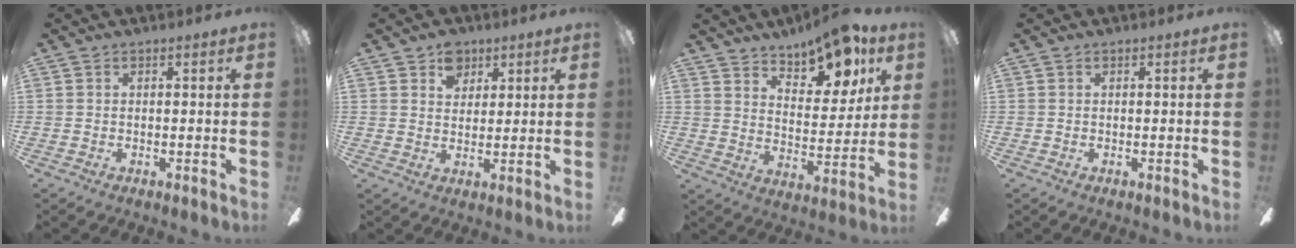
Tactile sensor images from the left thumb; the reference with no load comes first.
{"total": 6.4, "force": [3.8, 4.5, 2.4], "torque": [-0.029, -0.003, 0.066]}
{"total": 13.0, "force": [10.2, 5.1, 6.1], "torque": [-0.080, -0.062, 0.179]}
{"total": 0.0}